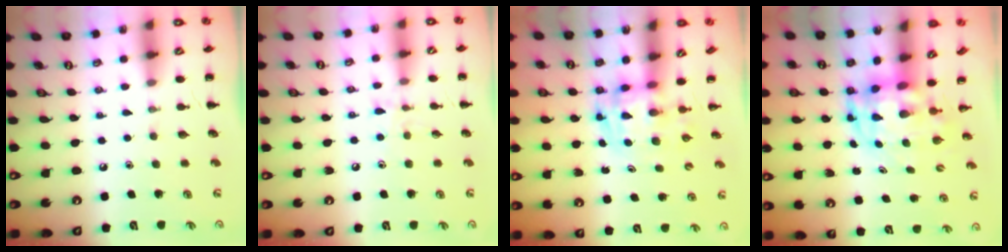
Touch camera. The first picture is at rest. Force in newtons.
{"total": 7.0, "press": 6.8, "slide": 1.9}
{"total": 3.4, "press": 3.4, "slide": 0.6}
{"total": 3.4, "press": 3.3, "slide": 0.9}